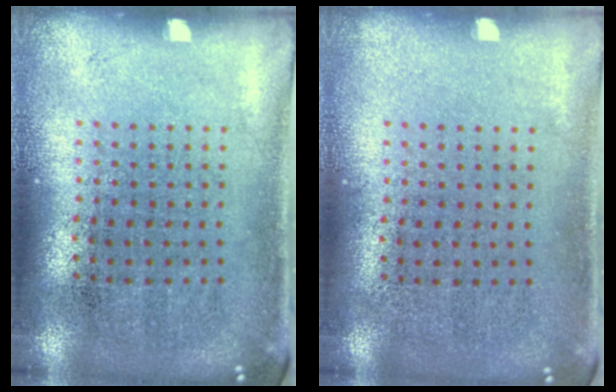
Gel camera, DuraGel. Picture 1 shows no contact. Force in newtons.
{"total": 0.0}